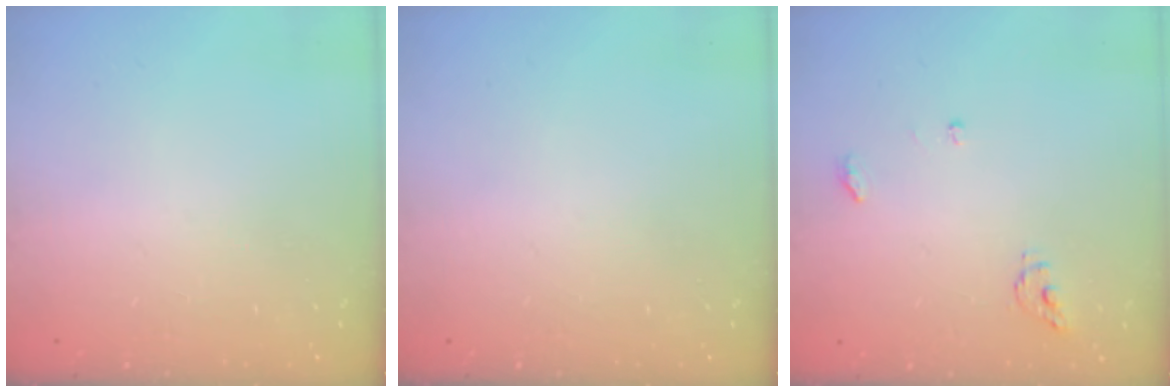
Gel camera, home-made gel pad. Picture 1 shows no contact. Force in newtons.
{"total": 0.0}
{"total": 4.6, "press": 4.6, "slide": 0.3}